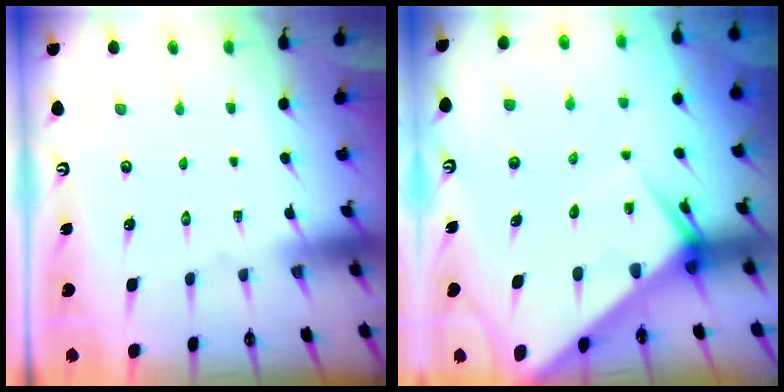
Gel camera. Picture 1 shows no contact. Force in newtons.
{"total": 7.4, "press": 7.4, "slide": 0.6}